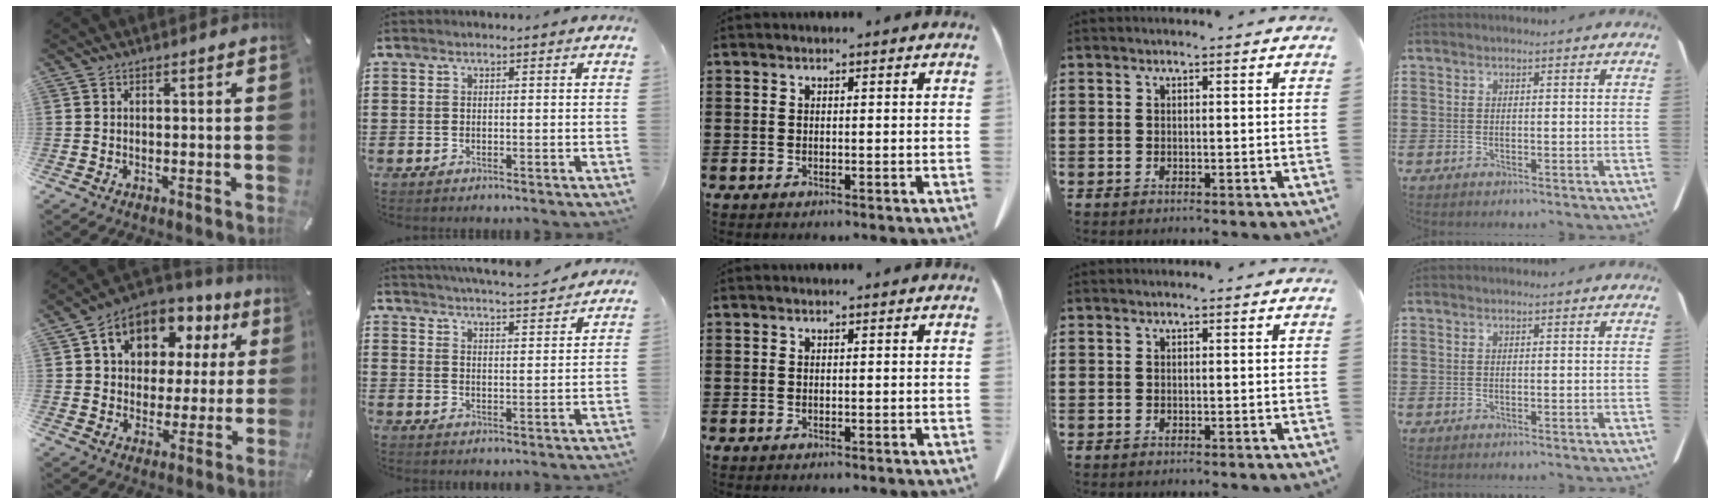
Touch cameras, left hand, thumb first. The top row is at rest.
{"thumb": {"total": 11.4, "force": [5.1, 9.0, 4.8], "torque": [-0.094, -0.023, 0.097]}, "index": {"total": 4.2, "force": [4.2, -0.3, 0.4], "torque": [-0.024, -0.029, 0.072]}}